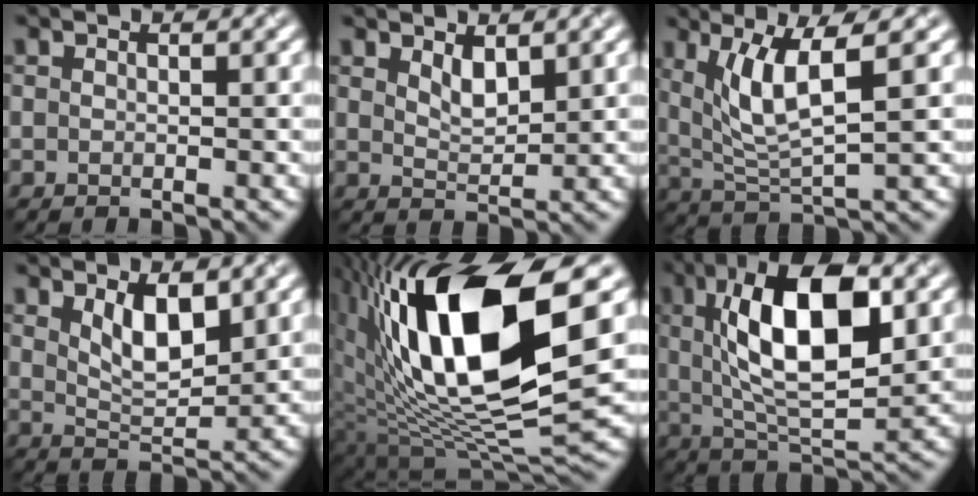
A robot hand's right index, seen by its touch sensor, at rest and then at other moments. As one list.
[{"total": 2.0, "force": [1.3, 0.8, 1.4], "torque": [-0.026, -0.006, 0.027]}, {"total": 6.0, "force": [2.2, 1.3, 5.4], "torque": [-0.104, -0.006, 0.049]}, {"total": 4.2, "force": [1.7, 1.7, 3.4], "torque": [-0.064, -0.004, 0.034]}, {"total": 16.0, "force": [3.5, 6.0, 14.4], "torque": [-0.257, 0.000, 0.056]}, {"total": 11.9, "force": [2.8, 4.4, 10.7], "torque": [-0.170, 0.010, 0.043]}]